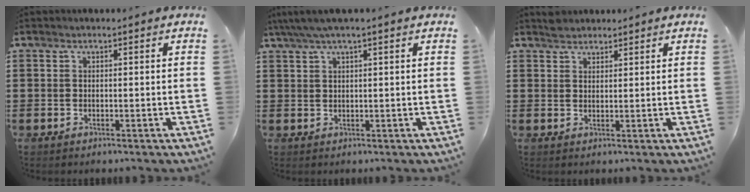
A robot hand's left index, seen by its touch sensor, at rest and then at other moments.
{"total": 2.5, "force": [1.5, 0.2, 2.0], "torque": [-0.039, 0.003, 0.026]}
{"total": 1.8, "force": [1.7, 0.7, 0.0], "torque": [-0.004, 0.003, 0.035]}